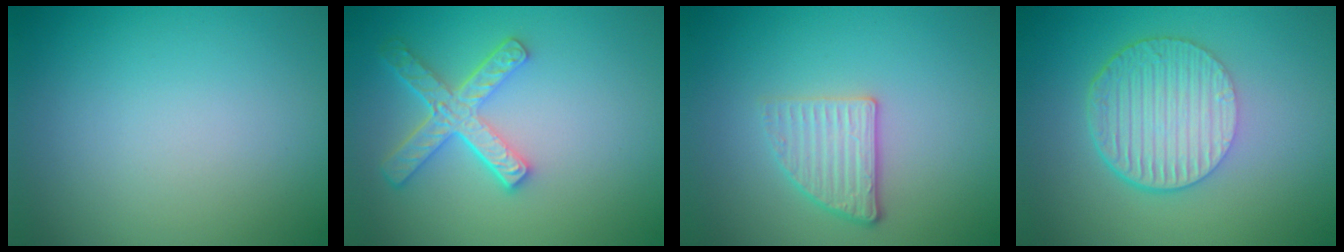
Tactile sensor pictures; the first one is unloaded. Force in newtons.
{"total": 4.7, "press": 3.5, "slide": 3.1}
{"total": 2.6, "press": 2.3, "slide": 1.3}
{"total": 6.6, "press": 4.4, "slide": 4.9}